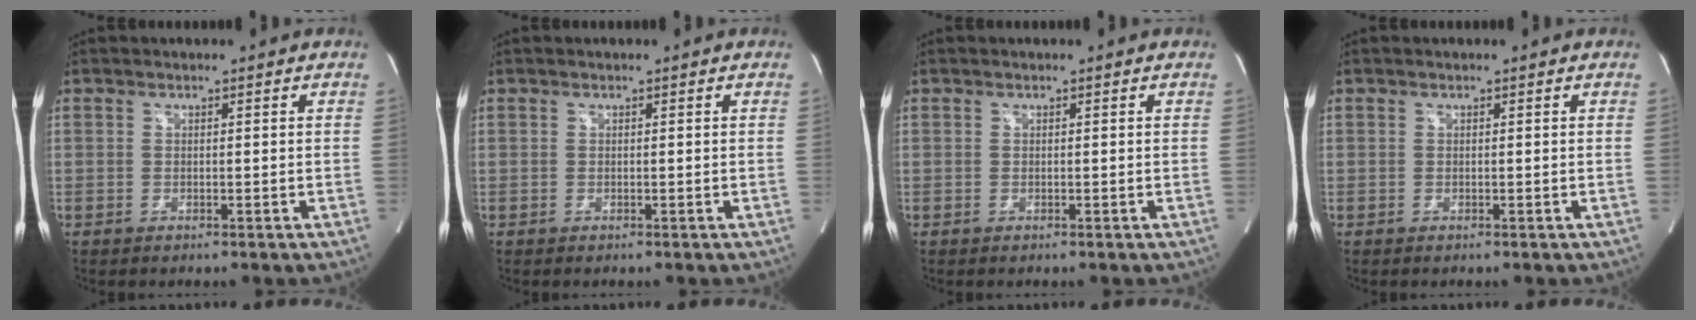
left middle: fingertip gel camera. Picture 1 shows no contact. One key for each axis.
{"total": 0.0}
{"total": 0.0}
{"total": 0.0}